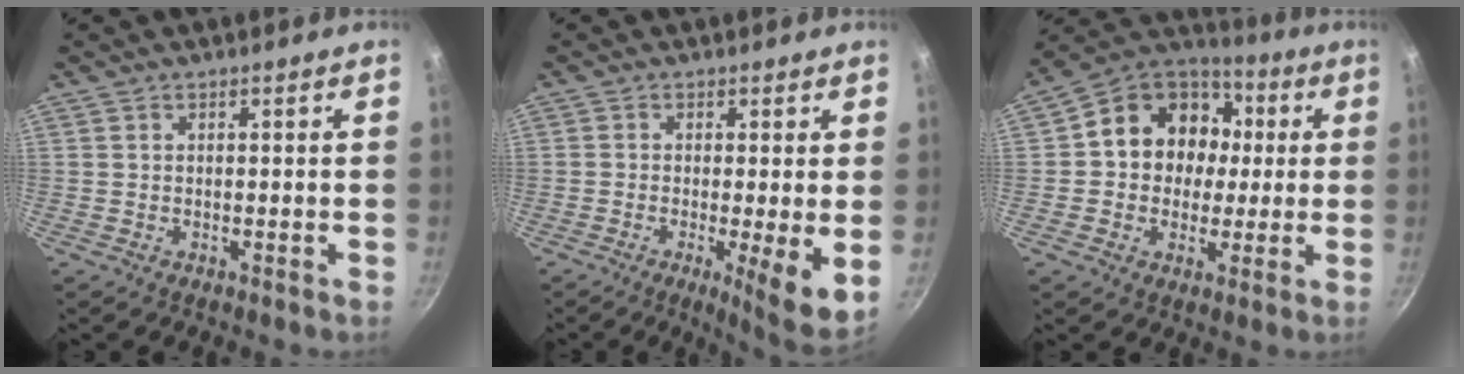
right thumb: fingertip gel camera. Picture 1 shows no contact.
{"total": 8.3, "force": [-1.2, 1.3, 8.1], "torque": [-0.119, -0.016, -0.016]}
{"total": 16.2, "force": [1.7, 13.7, 8.4], "torque": [-0.096, 0.032, 0.013]}